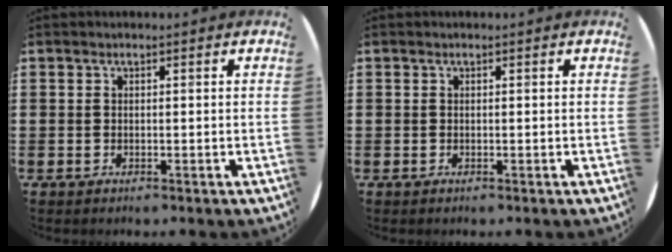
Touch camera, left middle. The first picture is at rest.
{"total": 0.0}